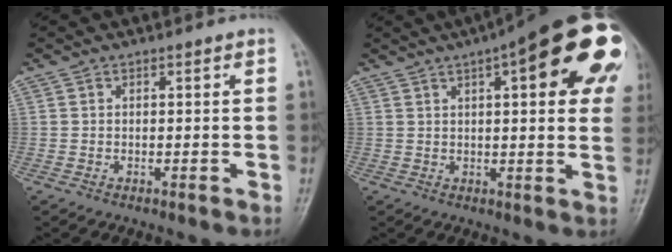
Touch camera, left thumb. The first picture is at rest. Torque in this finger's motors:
{"motor_torque": [1.39, 1.44, 1.39, -1.38, 0.15]}